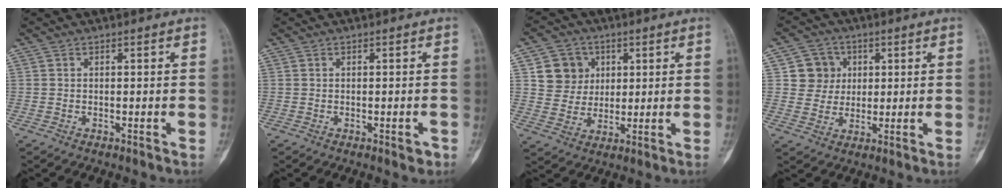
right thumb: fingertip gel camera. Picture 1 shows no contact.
{"total": 1.5, "force": [-0.7, 0.6, 1.1], "torque": [-0.013, 0.000, -0.007]}
{"total": 8.2, "force": [2.6, 7.5, 2.0], "torque": [0.000, -0.005, 0.048]}
{"total": 6.7, "force": [1.7, 6.4, 1.2], "torque": [0.015, 0.003, 0.025]}